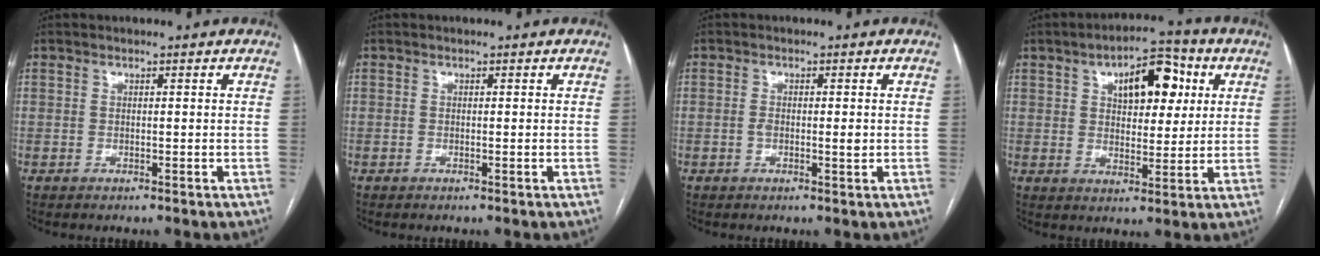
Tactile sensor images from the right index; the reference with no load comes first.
{"total": 0.0}
{"total": 2.3, "force": [-0.2, 0.8, 2.2], "torque": [-0.037, -0.001, -0.003]}
{"total": 10.6, "force": [3.8, 5.1, 8.4], "torque": [-0.120, 0.025, 0.059]}